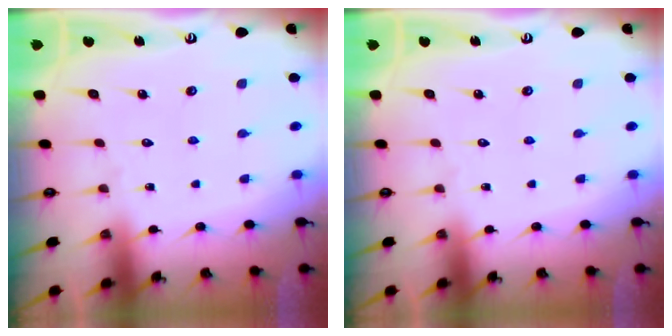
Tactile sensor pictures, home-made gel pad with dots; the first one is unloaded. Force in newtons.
{"total": 0.0}